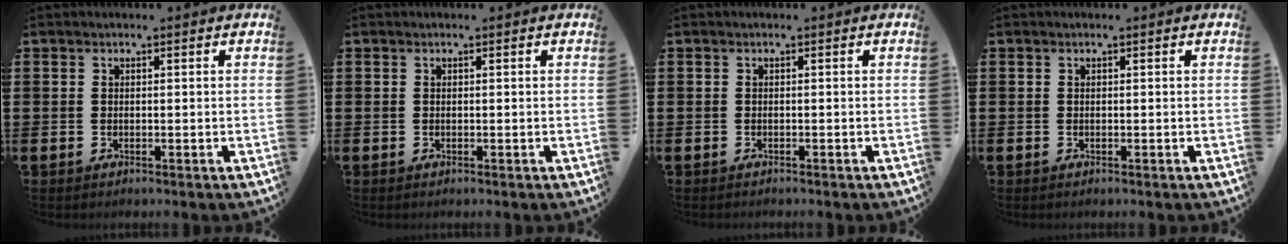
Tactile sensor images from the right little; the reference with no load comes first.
{"total": 0.0}
{"total": 0.0}
{"total": 0.0}